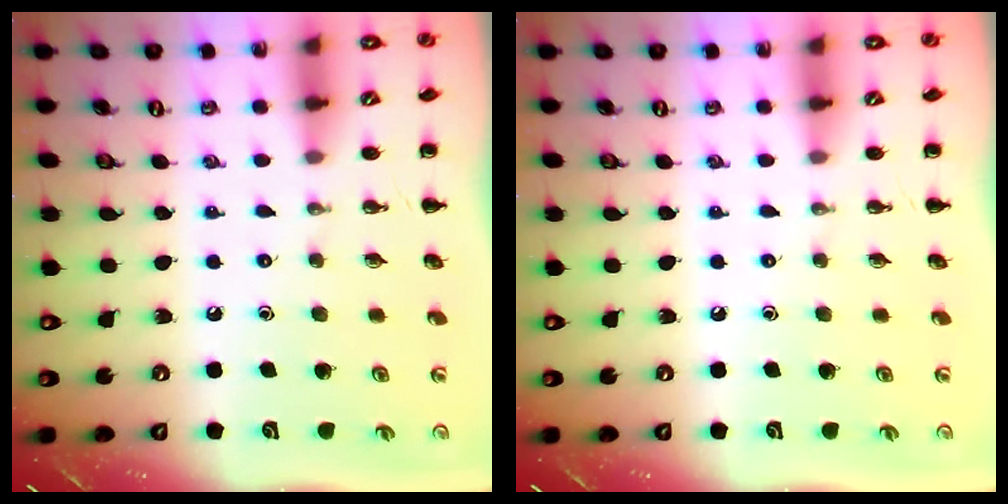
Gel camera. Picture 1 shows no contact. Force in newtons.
{"total": 0.0}